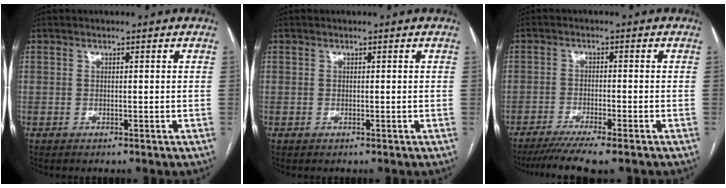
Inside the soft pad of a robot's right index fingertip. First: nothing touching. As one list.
[{"total": 0.0}, {"total": 8.2, "force": [-6.6, -0.1, 4.9], "torque": [-0.071, -0.019, -0.106]}]